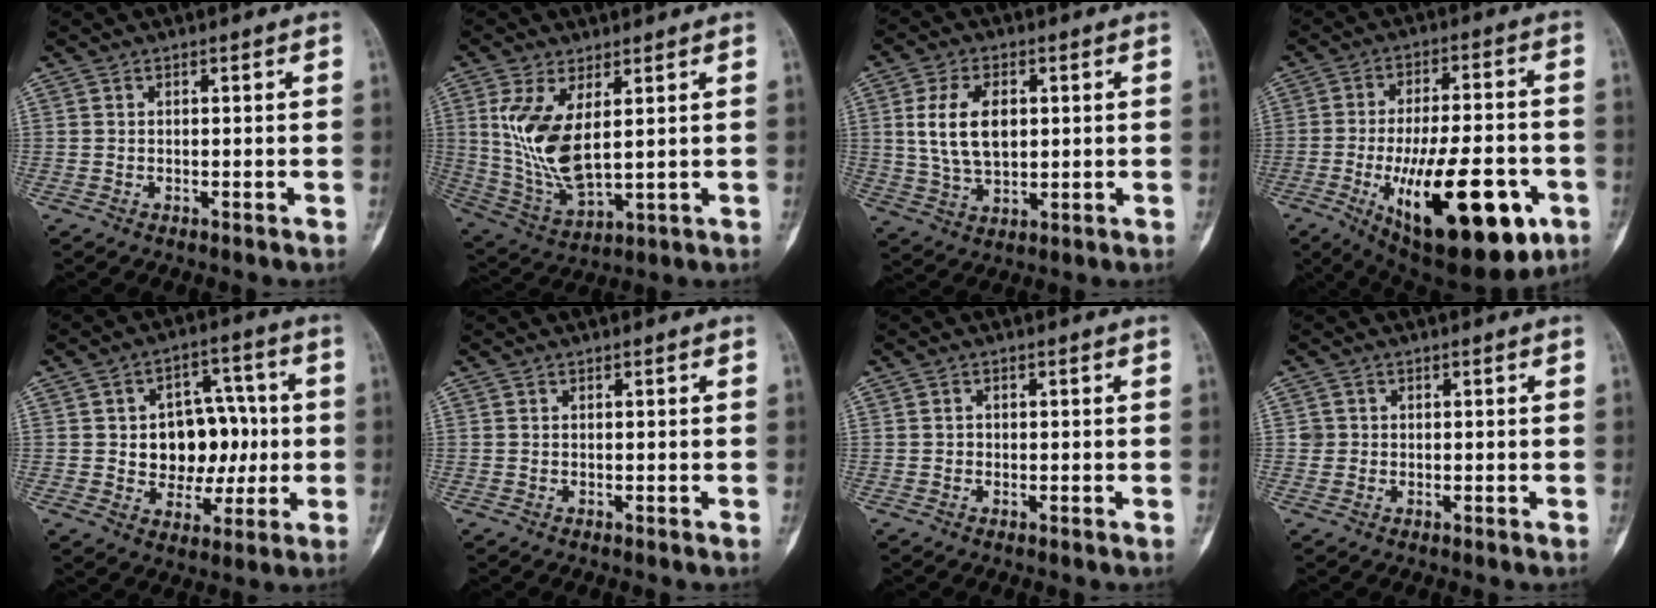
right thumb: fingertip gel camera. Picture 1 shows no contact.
{"total": 12.5, "force": [2.8, 5.4, 10.9], "torque": [-0.222, -0.022, 0.073]}
{"total": 10.0, "force": [1.7, 6.0, 7.8], "torque": [-0.139, -0.001, 0.039]}
{"total": 24.6, "force": [-8.8, 9.6, 20.9], "torque": [-0.303, 0.009, -0.115]}
{"total": 12.8, "force": [0.1, 9.5, 8.5], "torque": [-0.068, 0.023, 0.011]}
{"total": 0.0}
{"total": 0.7, "force": [-0.1, 0.6, 0.2], "torque": [0.003, 0.003, -0.003]}
{"total": 1.4, "force": [0.1, 1.4, 0.0], "torque": [0.008, 0.004, 0.000]}